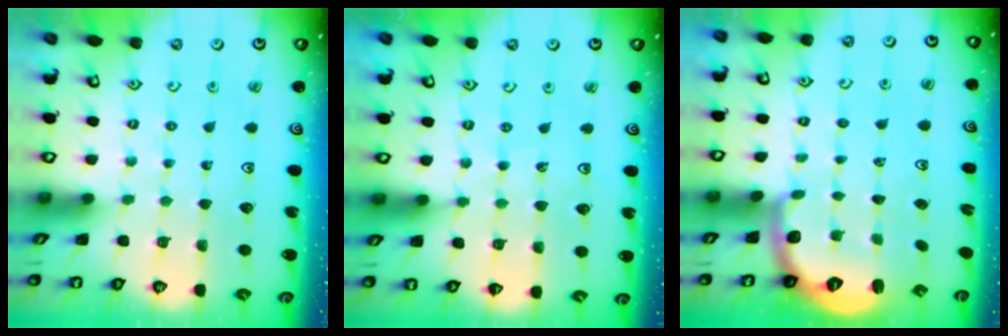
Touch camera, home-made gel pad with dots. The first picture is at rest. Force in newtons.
{"total": 5.8, "press": 5.5, "slide": 1.6}
{"total": 2.6, "press": 1.6, "slide": 2.1}